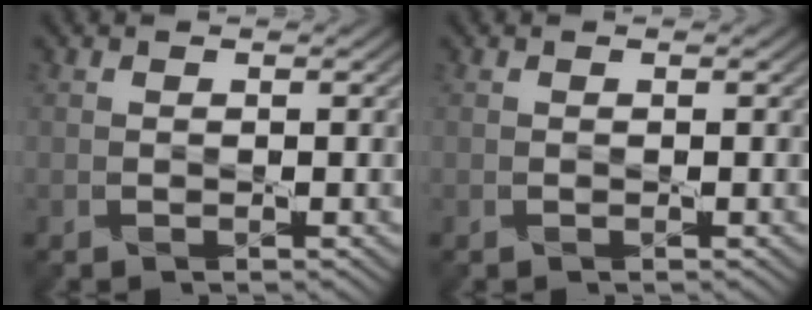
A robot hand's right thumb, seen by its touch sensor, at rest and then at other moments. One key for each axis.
{"total": 0.0}